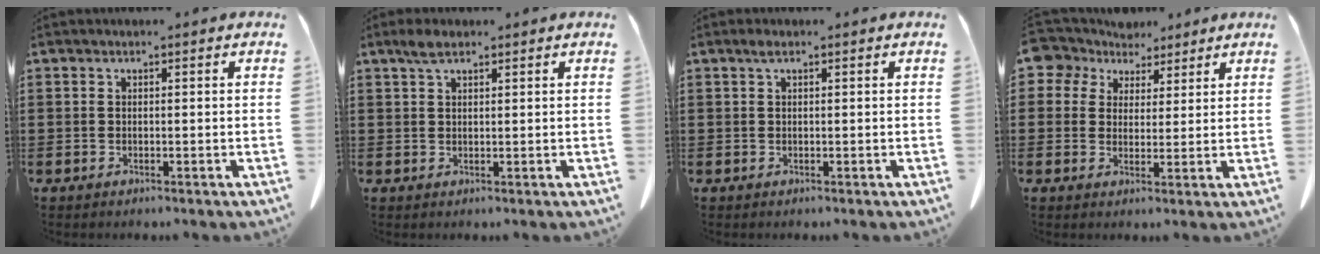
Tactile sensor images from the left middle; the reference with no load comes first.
{"total": 2.6, "force": [1.6, 0.9, 1.8], "torque": [-0.040, 0.005, 0.028]}
{"total": 0.9, "force": [0.4, 0.2, 0.7], "torque": [-0.015, 0.004, 0.007]}
{"total": 5.6, "force": [3.9, 4.0, 0.6], "torque": [-0.035, -0.010, 0.070]}